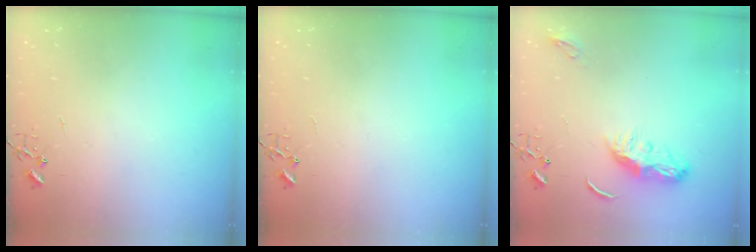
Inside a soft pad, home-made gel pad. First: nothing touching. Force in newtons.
{"total": 0.0}
{"total": 8.6, "press": 8.6, "slide": 0.4}